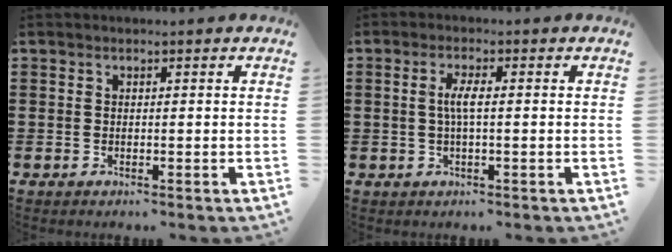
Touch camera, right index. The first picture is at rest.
{"total": 2.9, "force": [-0.1, 0.5, 2.9], "torque": [-0.062, -0.004, -0.006]}